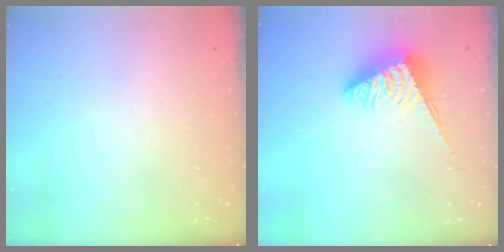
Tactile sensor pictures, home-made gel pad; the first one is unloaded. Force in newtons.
{"total": 5.2, "press": 5.1, "slide": 0.4}